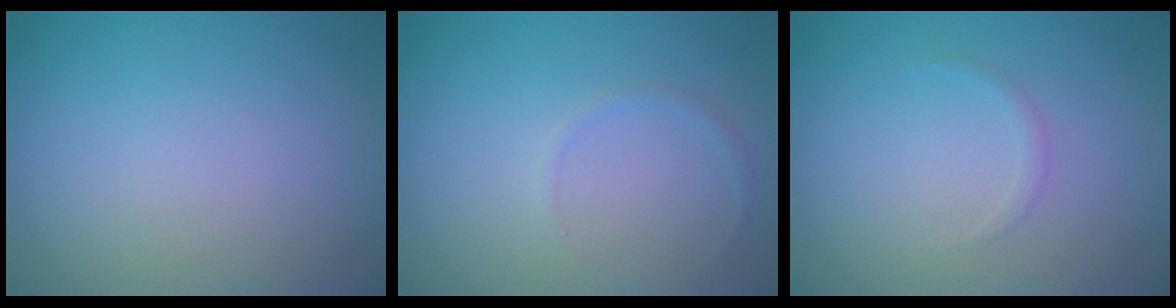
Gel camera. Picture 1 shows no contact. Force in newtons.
{"total": 0.6, "press": 0.6, "slide": 0.0}
{"total": 0.6, "press": 0.6, "slide": 0.1}